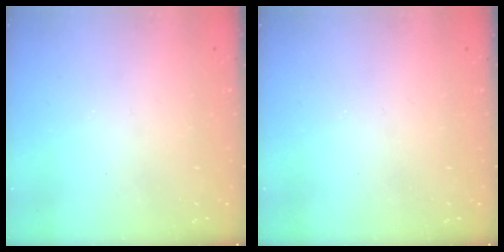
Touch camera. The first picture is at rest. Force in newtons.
{"total": 0.0}